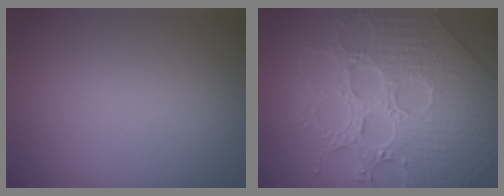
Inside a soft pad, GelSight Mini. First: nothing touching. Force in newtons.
{"total": 7.1, "press": 6.3, "slide": 3.3}